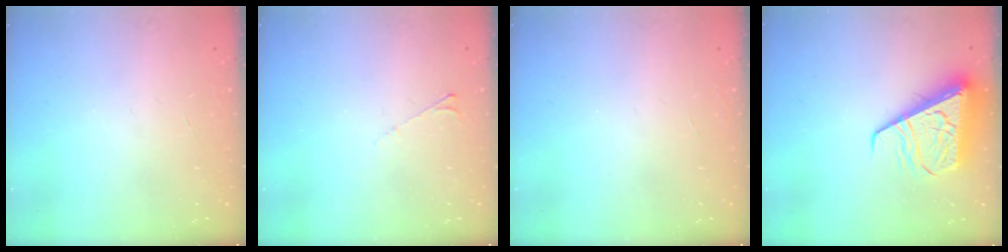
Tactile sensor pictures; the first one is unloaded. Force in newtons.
{"total": 2.6, "press": 2.6, "slide": 0.5}
{"total": 0.0}
{"total": 12.2, "press": 12.1, "slide": 1.3}